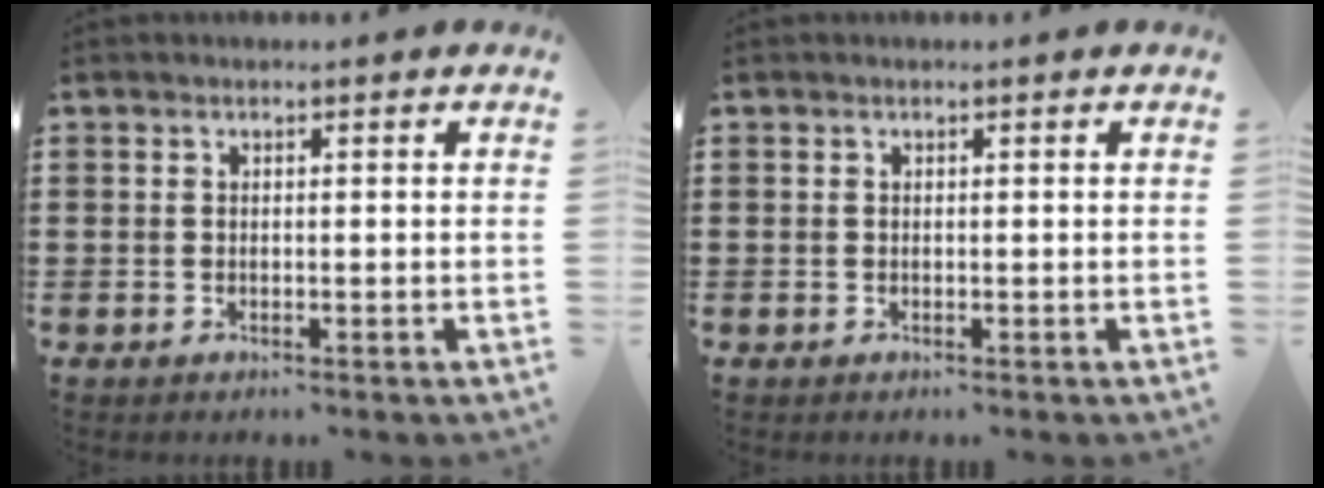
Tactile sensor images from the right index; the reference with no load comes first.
{"total": 0.0}